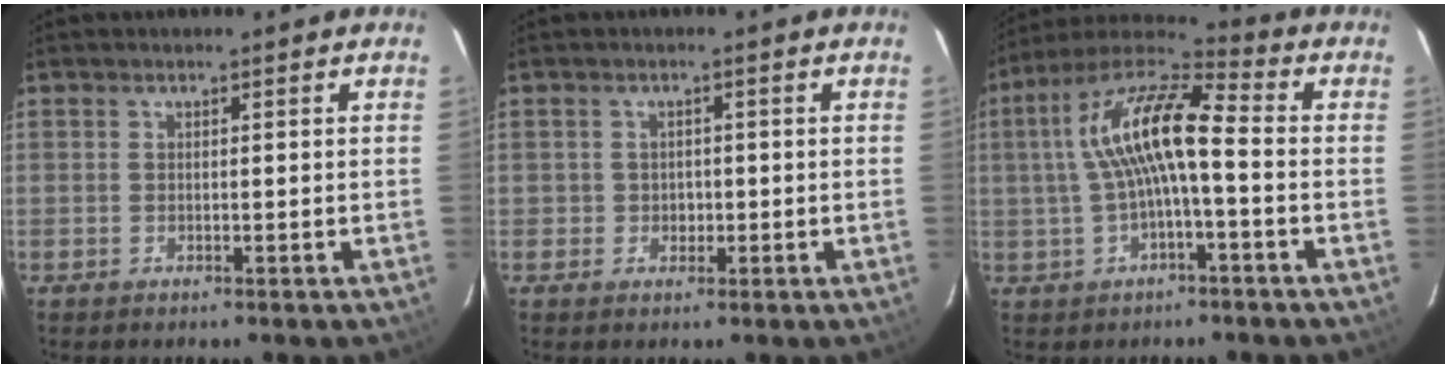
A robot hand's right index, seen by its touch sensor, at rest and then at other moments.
{"total": 2.1, "force": [-0.4, 2.0, 0.1], "torque": [-0.003, 0.006, -0.002]}
{"total": 12.8, "force": [-0.3, 3.4, 12.3], "torque": [-0.238, 0.025, -0.009]}